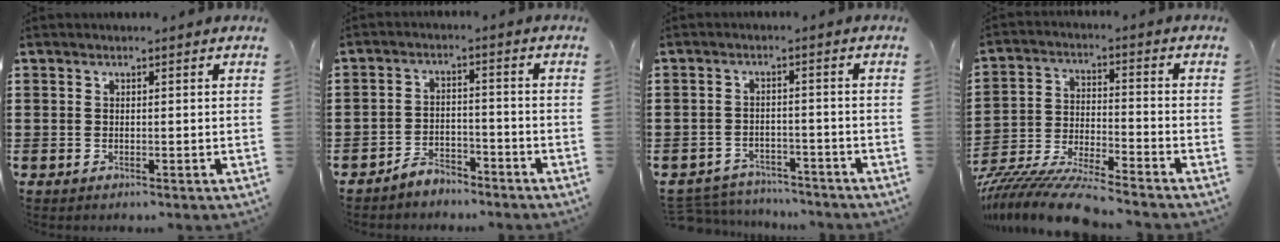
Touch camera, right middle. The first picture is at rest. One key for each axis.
{"total": 3.7, "fx": -3.6, "fy": 0.9, "fz": 0.3, "tx": -0.010, "ty": 0.007, "tz": -0.075}
{"total": 3.6, "fx": -3.5, "fy": 0.7, "fz": 0.0, "tx": -0.007, "ty": 0.003, "tz": -0.075}
{"total": 9.4, "fx": -9.0, "fy": 0.2, "fz": 2.7, "tx": -0.050, "ty": 0.005, "tz": -0.179}